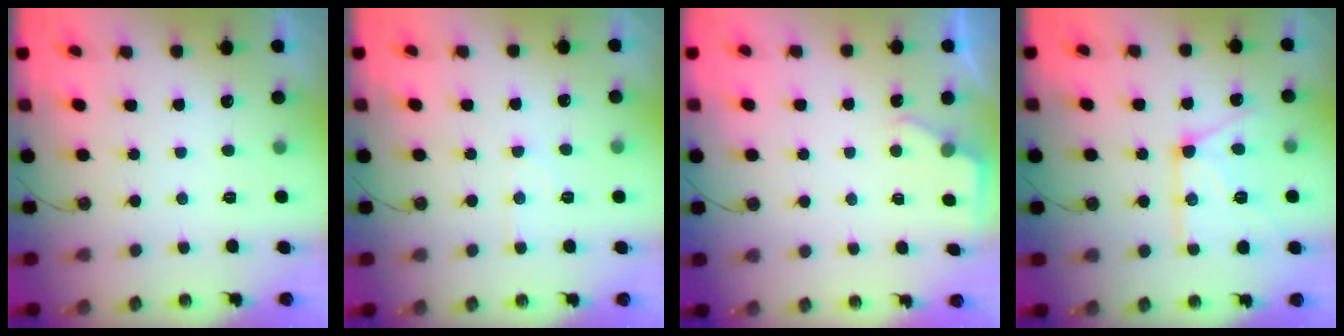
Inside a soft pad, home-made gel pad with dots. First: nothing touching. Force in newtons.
{"total": 6.8, "press": 6.8, "slide": 0.7}
{"total": 2.7, "press": 2.7, "slide": 0.4}
{"total": 14.9, "press": 14.8, "slide": 1.1}